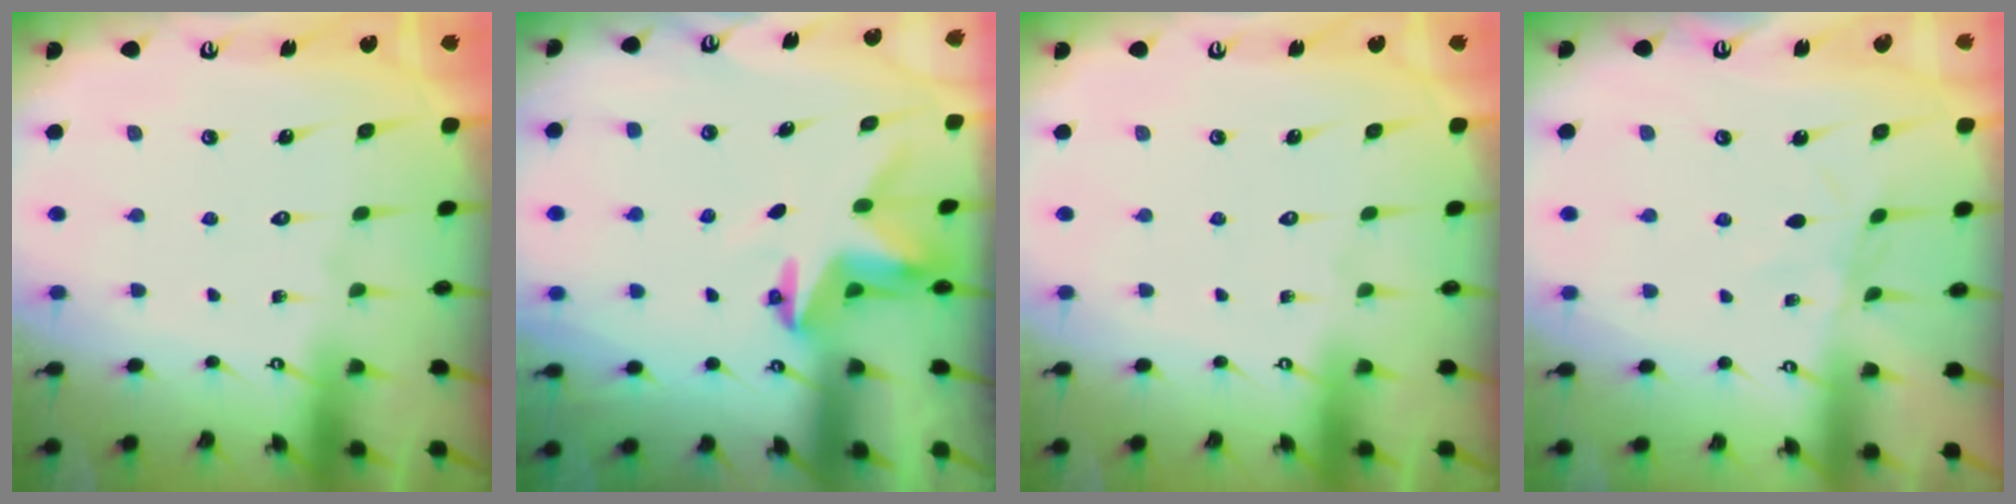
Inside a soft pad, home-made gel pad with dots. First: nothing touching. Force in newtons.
{"total": 3.4, "press": 3.4, "slide": 0.3}
{"total": 0.0}
{"total": 2.7, "press": 2.6, "slide": 0.3}